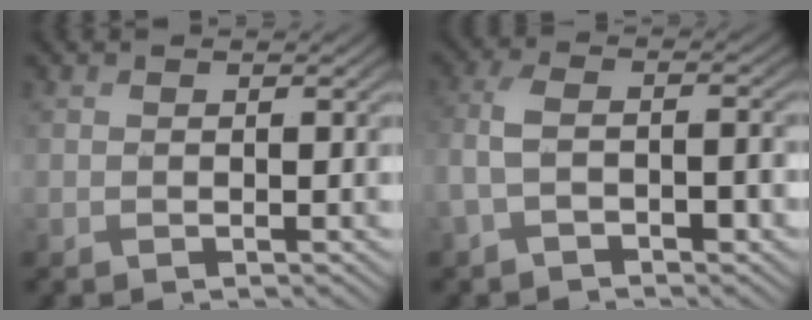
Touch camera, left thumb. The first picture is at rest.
{"total": 5.5, "force": [-2.1, 2.5, 4.5], "torque": [-0.106, 0.003, -0.047]}